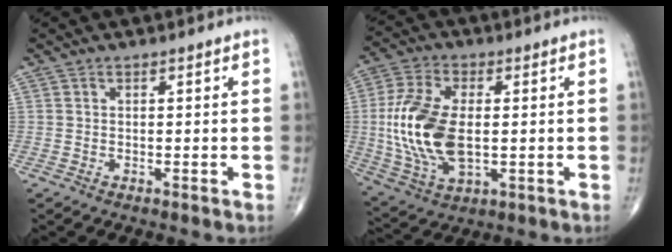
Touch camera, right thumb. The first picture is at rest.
{"total": 16.6, "force": [-0.1, 8.9, 14.1], "torque": [-0.299, -0.006, 0.004]}